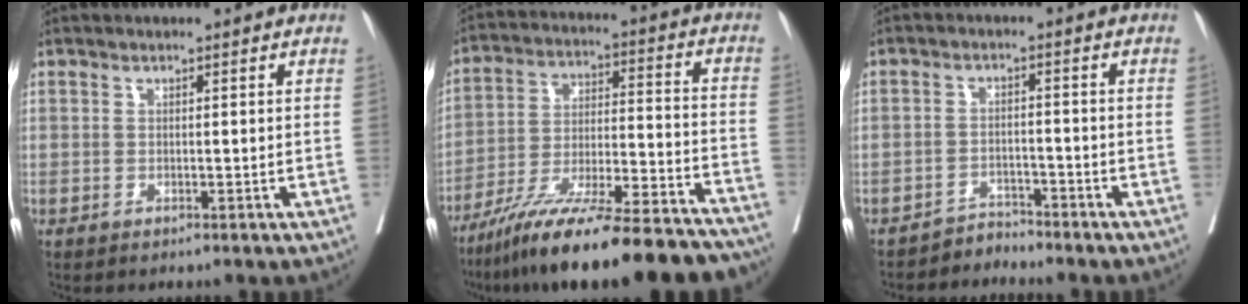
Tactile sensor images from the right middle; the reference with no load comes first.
{"total": 25.2, "force": [-21.2, 2.4, 13.3], "torque": [-0.176, -0.011, -0.333]}
{"total": 2.7, "force": [-2.5, 0.0, -1.0], "torque": [0.023, -0.007, -0.042]}